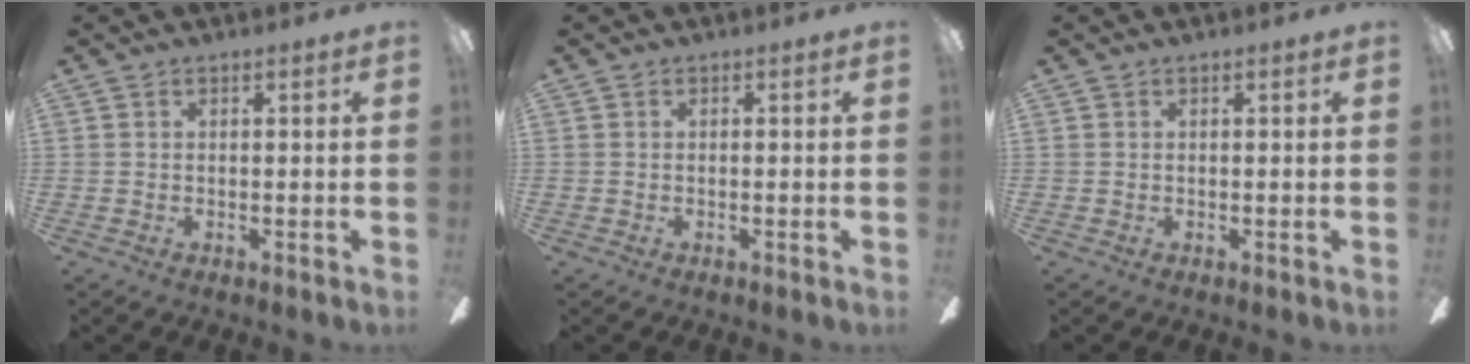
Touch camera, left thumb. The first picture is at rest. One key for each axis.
{"total": 0.0}
{"total": 0.0}